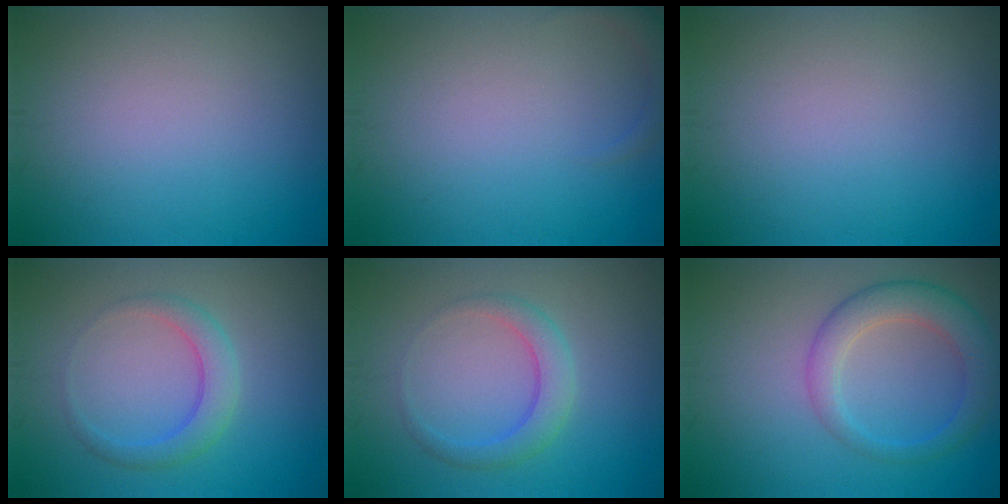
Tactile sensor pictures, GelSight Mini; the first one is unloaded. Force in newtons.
{"total": 1.4, "press": 1.4, "slide": 0.1}
{"total": 0.0}
{"total": 2.8, "press": 2.8, "slide": 0.1}
{"total": 2.8, "press": 2.8, "slide": 0.1}
{"total": 4.3, "press": 4.3, "slide": 0.2}